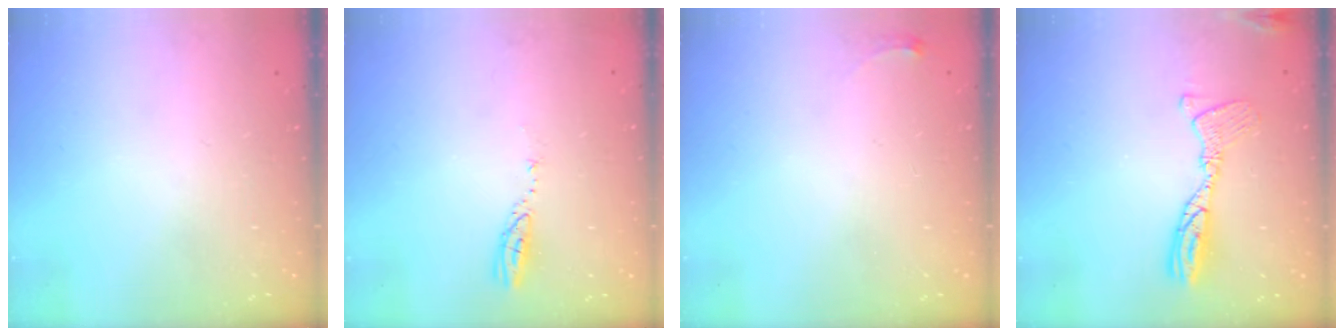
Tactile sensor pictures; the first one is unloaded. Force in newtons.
{"total": 3.5, "press": 3.5, "slide": 0.3}
{"total": 2.8, "press": 2.8, "slide": 0.4}
{"total": 12.4, "press": 12.4, "slide": 1.1}